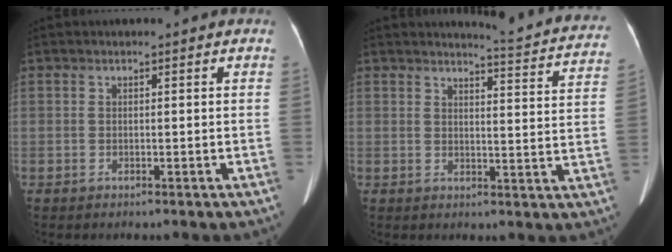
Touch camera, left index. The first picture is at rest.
{"total": 12.8, "force": [12.4, 0.1, 2.9], "torque": [-0.027, -0.069, 0.122]}